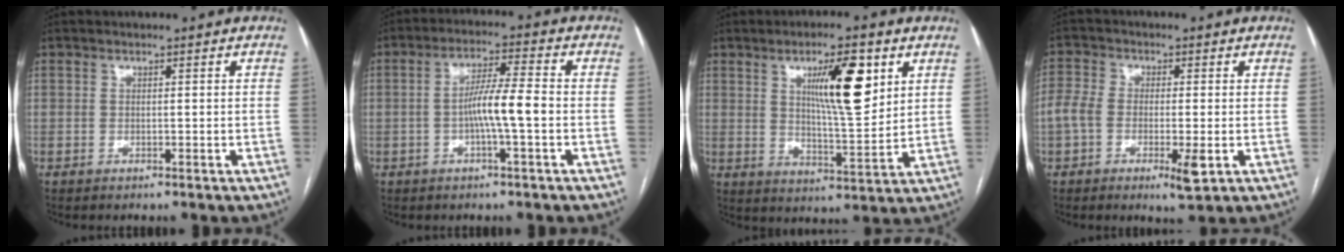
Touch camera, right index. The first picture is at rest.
{"total": 6.7, "force": [-1.3, 0.0, 6.5], "torque": [-0.121, 0.009, -0.026]}
{"total": 11.3, "force": [4.6, 2.1, 10.1], "torque": [-0.165, -0.002, 0.077]}
{"total": 7.3, "force": [-2.3, 2.7, 6.4], "torque": [-0.128, -0.002, -0.040]}